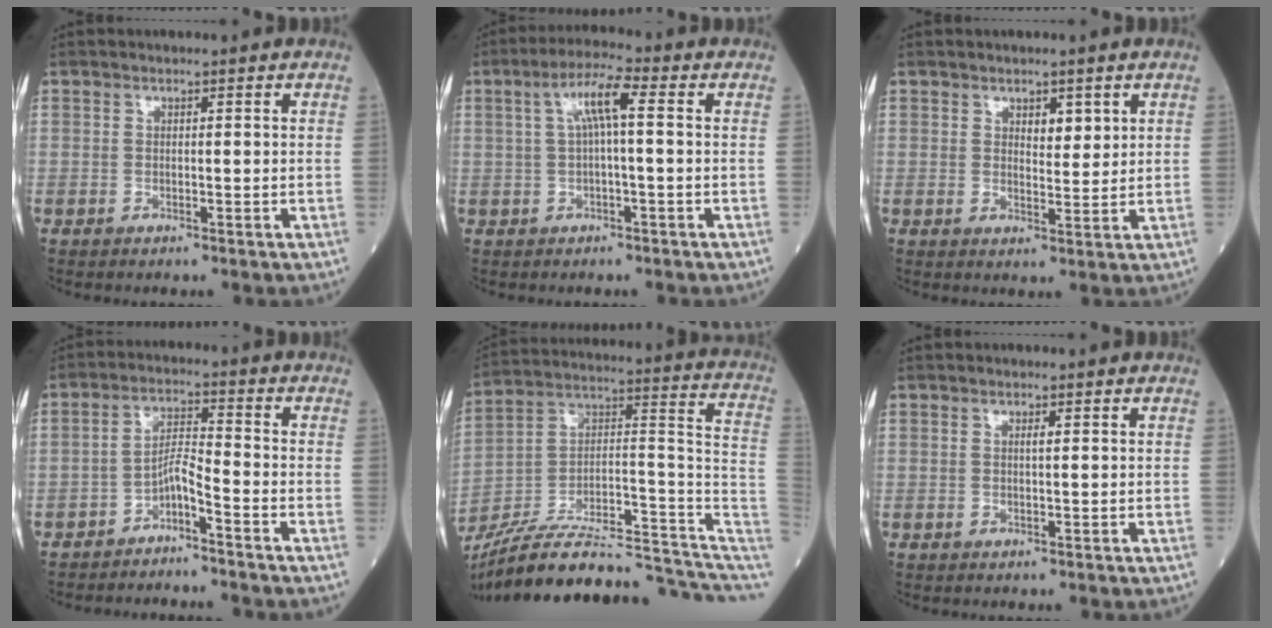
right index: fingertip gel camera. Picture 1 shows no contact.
{"total": 6.1, "force": [1.2, 0.7, 5.9], "torque": [-0.112, 0.024, 0.021]}
{"total": 2.8, "force": [1.5, 1.3, 2.1], "torque": [-0.029, -0.002, 0.025]}
{"total": 3.9, "force": [-3.0, 0.3, 2.5], "torque": [-0.045, 0.005, -0.057]}
{"total": 29.1, "force": [-25.3, 5.0, 13.5], "torque": [-0.171, 0.024, -0.380]}
{"total": 0.6, "force": [0.2, 0.0, 0.6], "torque": [-0.013, 0.000, 0.003]}